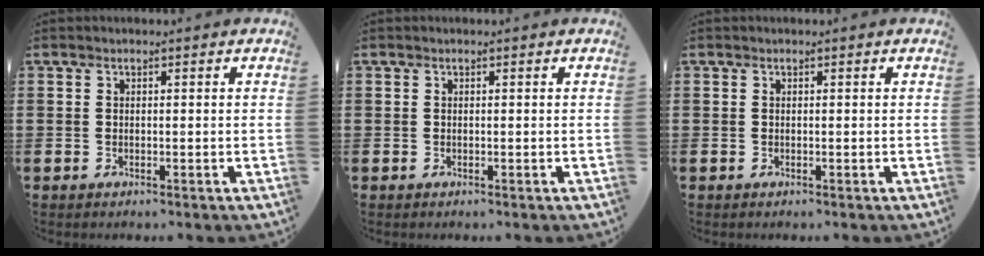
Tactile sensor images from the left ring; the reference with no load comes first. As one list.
[{"total": 0.0}, {"total": 0.0}]